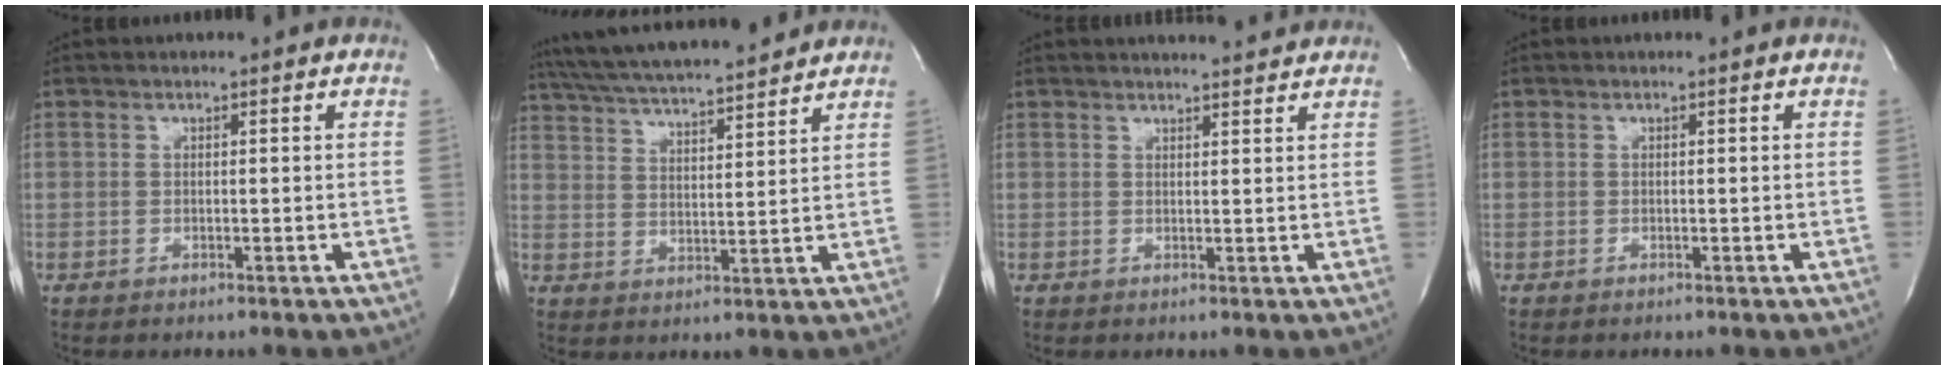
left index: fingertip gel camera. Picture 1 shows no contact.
{"total": 16.9, "force": [15.2, 1.5, 7.2], "torque": [-0.133, 0.030, 0.241]}
{"total": 6.2, "force": [5.9, 0.3, 1.8], "torque": [-0.030, 0.011, 0.068]}
{"total": 0.0}